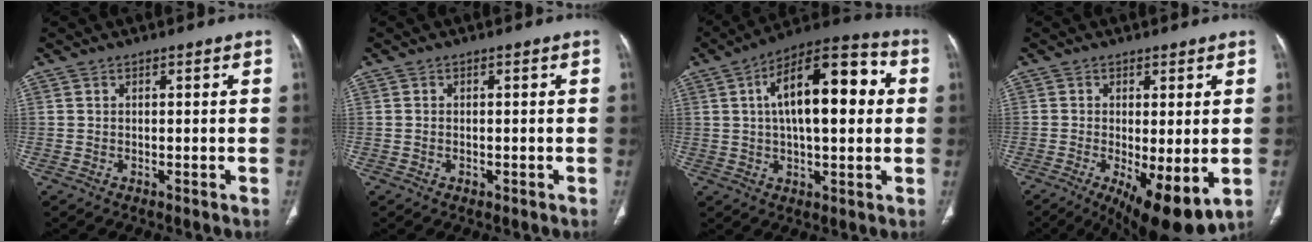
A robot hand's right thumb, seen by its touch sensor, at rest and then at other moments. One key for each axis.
{"total": 0.8, "fx": -0.3, "fy": 0.6, "fz": 0.4, "tx": -0.011, "ty": 0.003, "tz": 0.000}
{"total": 18.8, "fx": 3.2, "fy": 8.0, "fz": 16.7, "tx": -0.239, "ty": 0.027, "tz": 0.041}
{"total": 11.4, "fx": -3.4, "fy": 3.7, "fz": 10.2, "tx": -0.159, "ty": -0.024, "tz": -0.042}